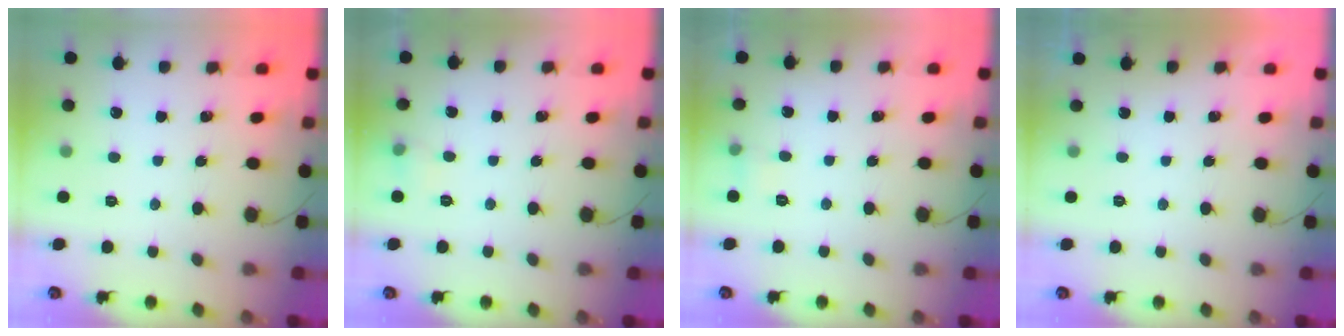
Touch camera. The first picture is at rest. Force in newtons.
{"total": 4.2, "press": 3.9, "slide": 1.3}
{"total": 3.7, "press": 3.4, "slide": 1.3}
{"total": 0.0}